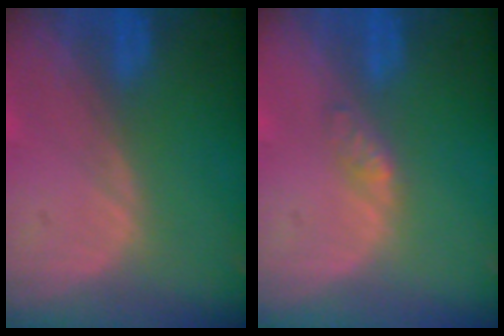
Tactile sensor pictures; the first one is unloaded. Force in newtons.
{"total": 1.7, "press": 1.7, "slide": 0.2}